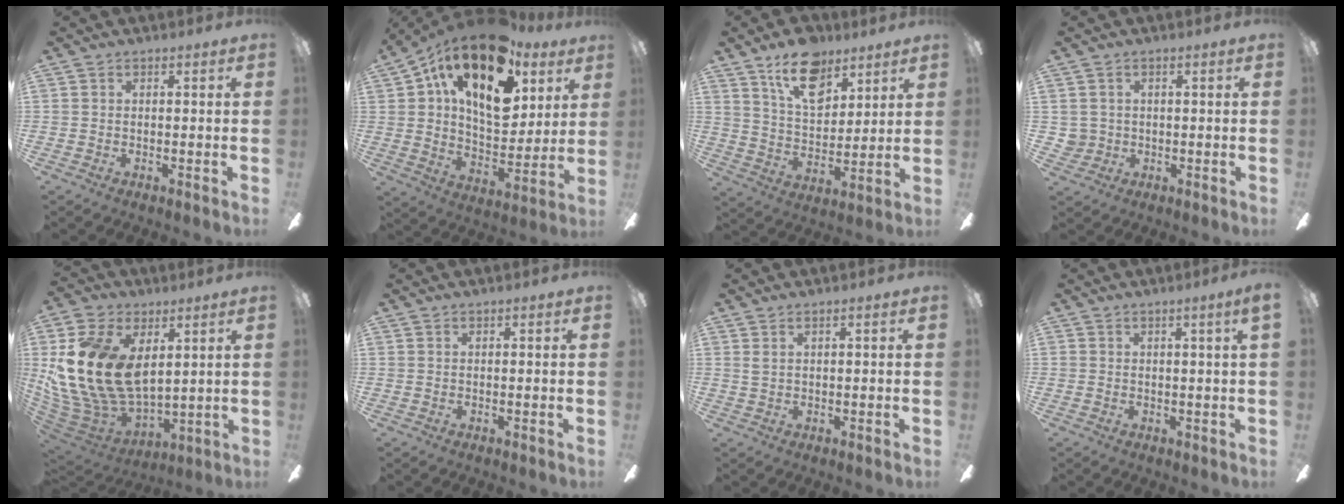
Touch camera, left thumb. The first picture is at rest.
{"total": 23.2, "force": [11.6, 12.0, 16.1], "torque": [-0.264, -0.054, 0.196]}
{"total": 14.9, "force": [9.5, 8.2, 8.0], "torque": [-0.123, -0.039, 0.172]}
{"total": 3.1, "force": [0.2, 3.1, 0.0], "torque": [-0.009, 0.008, 0.004]}
{"total": 22.3, "force": [5.2, 14.0, 16.6], "torque": [-0.384, -0.030, 0.096]}
{"total": 0.0}
{"total": 1.5, "force": [0.5, 0.4, 1.4], "torque": [-0.027, 0.001, 0.008]}
{"total": 1.7, "force": [0.7, -0.3, 1.6], "torque": [-0.022, -0.007, 0.009]}